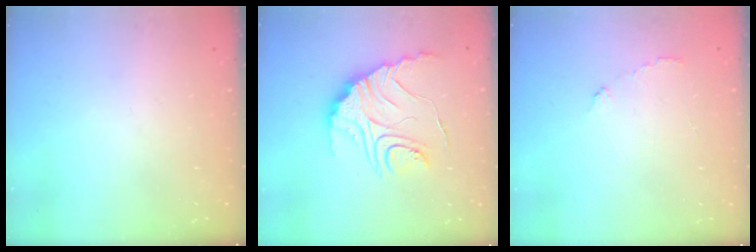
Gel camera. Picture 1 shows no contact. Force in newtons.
{"total": 13.3, "press": 13.3, "slide": 0.6}
{"total": 3.6, "press": 3.6, "slide": 0.3}